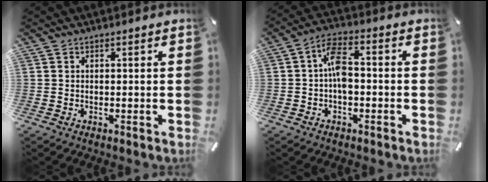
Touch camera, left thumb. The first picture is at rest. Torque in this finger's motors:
{"motor_torque": [1.32, 1.32, 1.22, 0.08, 0.33]}